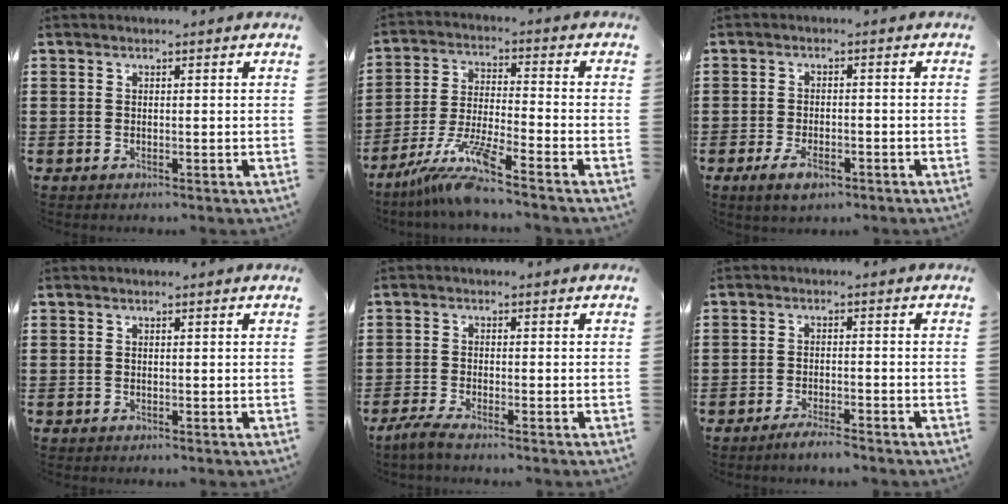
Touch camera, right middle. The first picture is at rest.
{"total": 9.1, "force": [-7.4, 0.1, 5.2], "torque": [-0.118, -0.013, -0.148]}
{"total": 4.1, "force": [-2.3, 1.9, 2.8], "torque": [-0.059, -0.001, -0.045]}
{"total": 0.0}
{"total": 2.4, "force": [-2.0, 0.0, 1.3], "torque": [-0.037, -0.005, -0.043]}
{"total": 2.8, "force": [-2.6, 0.0, 1.1], "torque": [-0.019, 0.002, -0.048]}